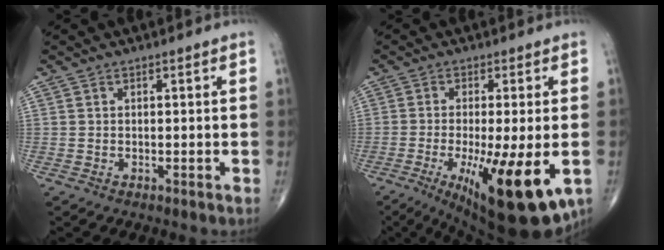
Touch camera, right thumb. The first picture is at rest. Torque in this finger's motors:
{"motor_torque": [2.60, 2.41, 0.81, -0.90, 0.53]}